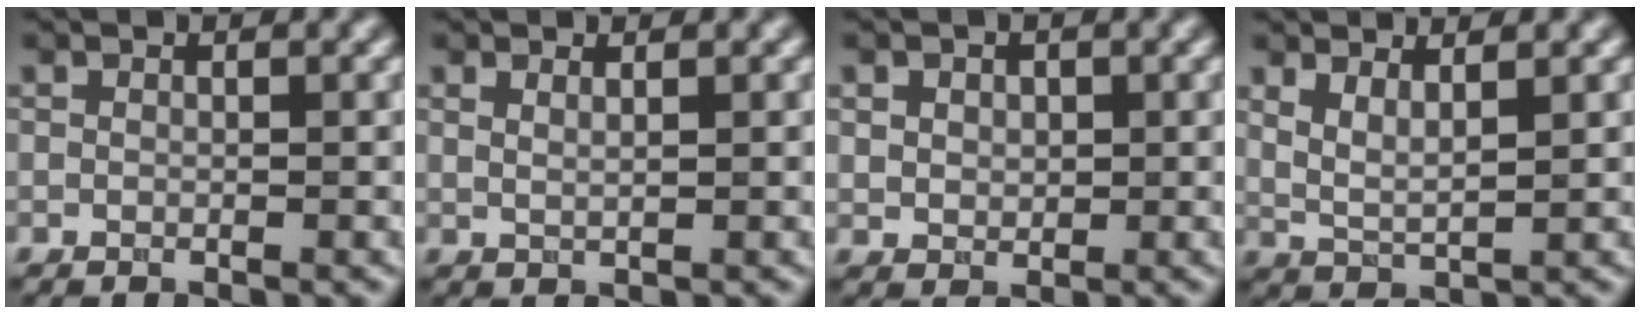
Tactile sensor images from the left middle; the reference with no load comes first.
{"total": 1.1, "force": [0.8, 0.4, 0.7], "torque": [-0.011, -0.002, 0.013]}
{"total": 2.6, "force": [1.1, 2.0, 1.2], "torque": [-0.033, 0.009, 0.021]}
{"total": 2.7, "force": [1.8, 0.8, 1.8], "torque": [-0.035, -0.007, 0.036]}